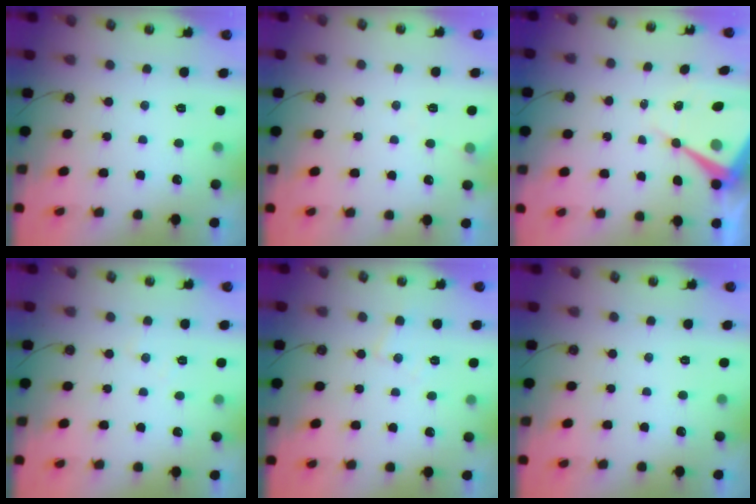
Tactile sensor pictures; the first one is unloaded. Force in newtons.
{"total": 3.7, "press": 3.7, "slide": 0.6}
{"total": 11.8, "press": 11.7, "slide": 1.2}
{"total": 5.9, "press": 5.8, "slide": 0.8}
{"total": 5.7, "press": 5.7, "slide": 0.7}
{"total": 0.0}